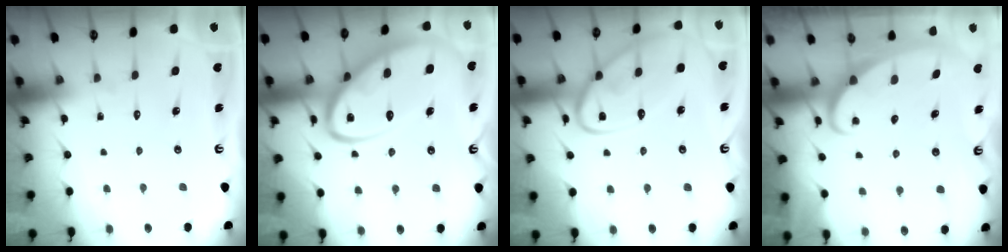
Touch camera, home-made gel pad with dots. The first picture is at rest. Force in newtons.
{"total": 15.9, "press": 15.8, "slide": 1.4}
{"total": 14.9, "press": 14.9, "slide": 1.3}
{"total": 2.4, "press": 2.4, "slide": 0.3}